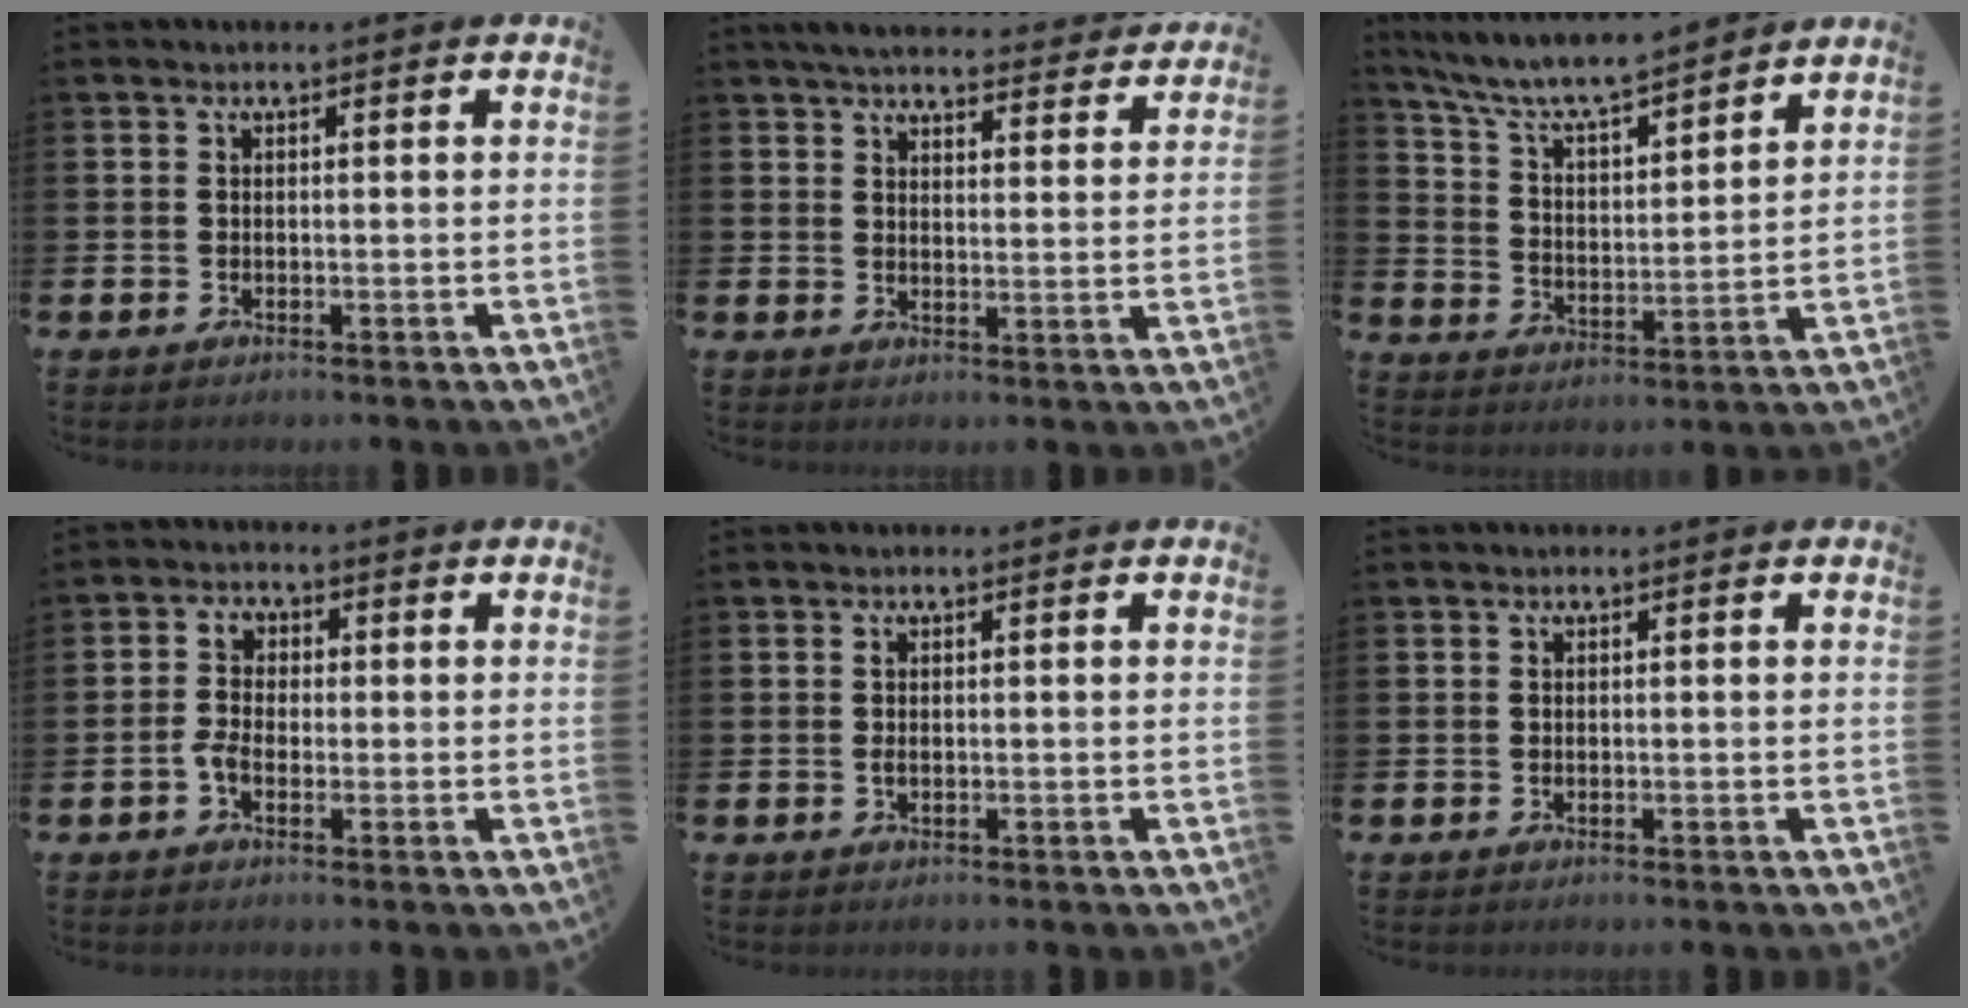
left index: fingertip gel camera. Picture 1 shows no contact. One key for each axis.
{"total": 5.1, "fx": 4.9, "fy": 0.8, "fz": 1.1, "tx": -0.034, "ty": -0.033, "tz": 0.085}
{"total": 7.6, "fx": 7.3, "fy": 0.9, "fz": 2.2, "tx": -0.078, "ty": -0.056, "tz": 0.125}
{"total": 3.5, "fx": -0.7, "fy": 2.4, "fz": 2.5, "tx": -0.044, "ty": 0.012, "tz": -0.015}
{"total": 0.9, "fx": 0.1, "fy": 0.4, "fz": 0.8, "tx": -0.016, "ty": 0.003, "tz": 0.000}
{"total": 0.0}